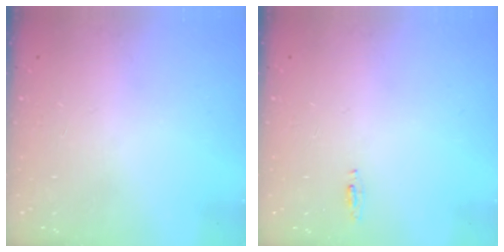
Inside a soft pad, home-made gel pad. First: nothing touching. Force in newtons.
{"total": 3.9, "press": 2.9, "slide": 2.6}